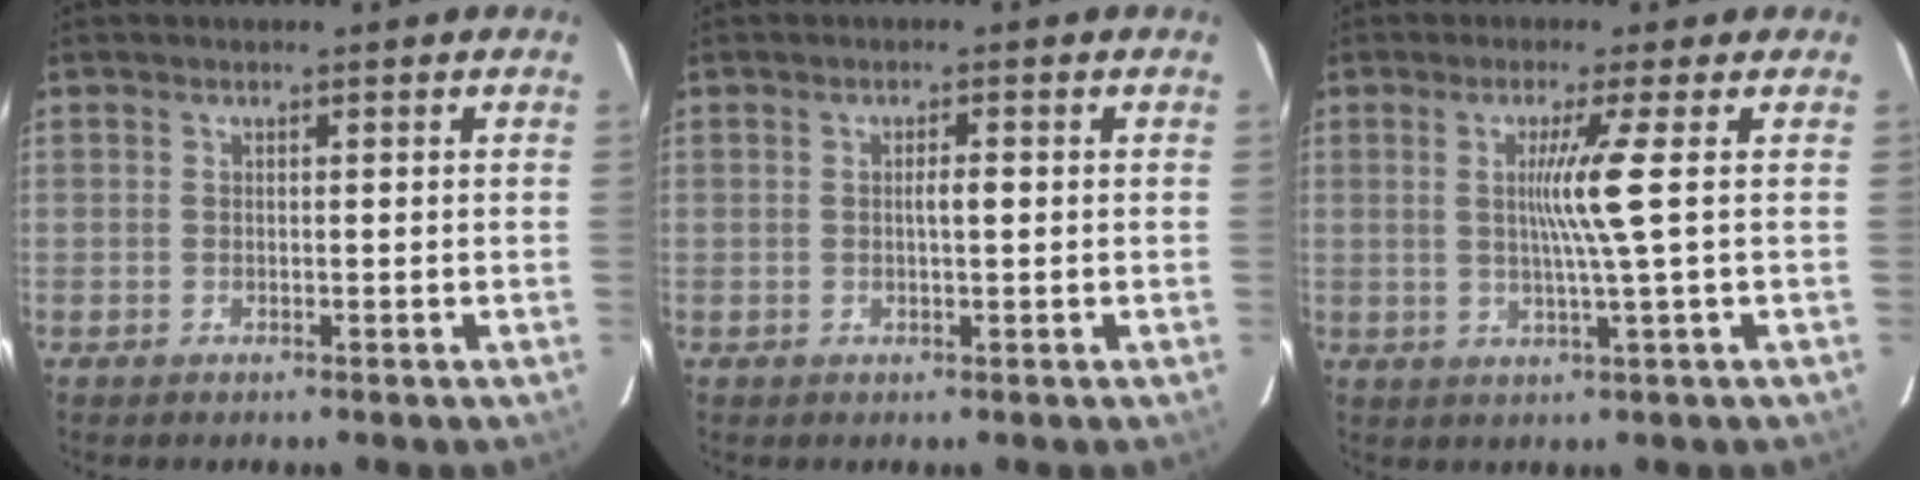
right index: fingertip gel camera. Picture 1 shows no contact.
{"total": 1.6, "force": [0.0, 0.3, 1.6], "torque": [-0.027, 0.003, 0.000]}
{"total": 5.5, "force": [0.8, -2.0, 5.0], "torque": [-0.096, -0.008, 0.016]}